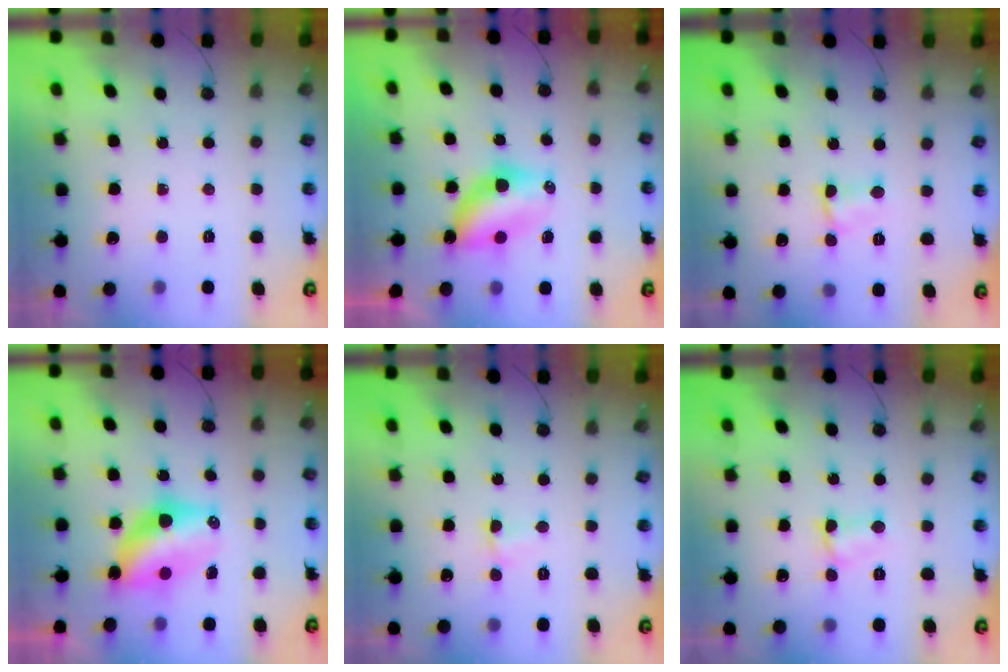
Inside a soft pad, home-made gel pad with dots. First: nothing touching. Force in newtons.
{"total": 7.7, "press": 7.2, "slide": 2.7}
{"total": 1.9, "press": 1.9, "slide": 0.3}
{"total": 10.4, "press": 9.4, "slide": 4.5}
{"total": 1.7, "press": 1.5, "slide": 0.8}
{"total": 3.9, "press": 3.8, "slide": 0.6}